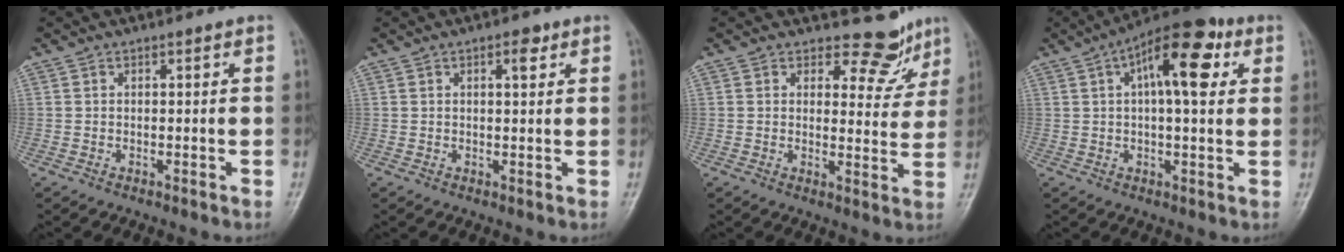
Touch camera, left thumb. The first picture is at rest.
{"total": 2.7, "force": [1.3, 1.1, 2.1], "torque": [-0.025, -0.003, 0.018]}
{"total": 6.6, "force": [5.7, 3.3, 0.5], "torque": [0.021, -0.052, 0.064]}
{"total": 14.5, "force": [5.0, 5.8, 12.4], "torque": [-0.168, 0.017, 0.065]}